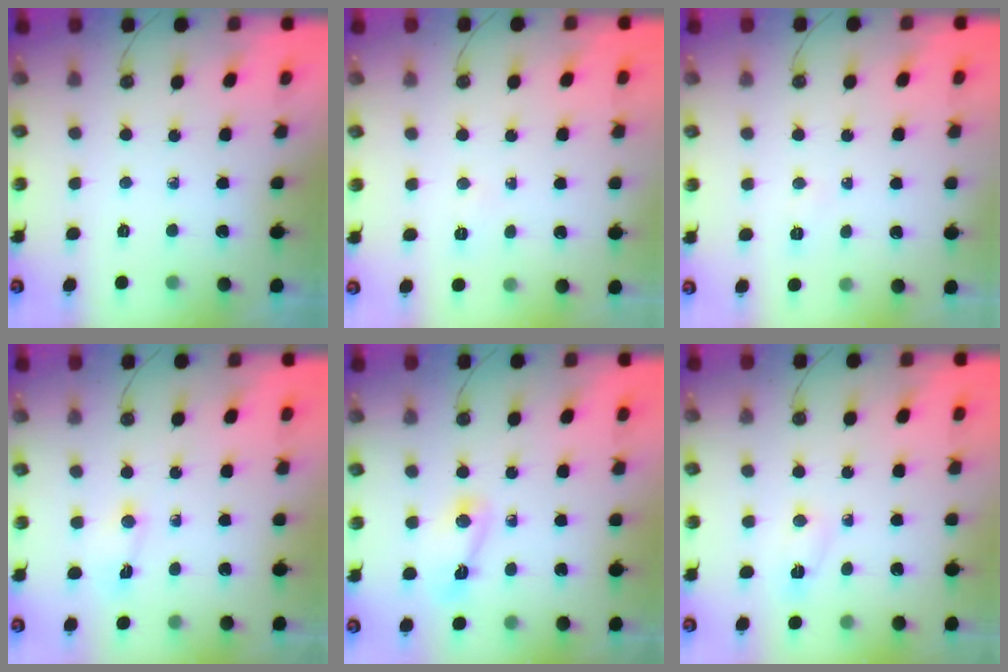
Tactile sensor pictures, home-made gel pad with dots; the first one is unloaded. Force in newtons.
{"total": 2.8, "press": 2.6, "slide": 0.9}
{"total": 4.1, "press": 4.0, "slide": 0.4}
{"total": 2.7, "press": 2.7, "slide": 0.4}
{"total": 3.9, "press": 3.8, "slide": 0.6}
{"total": 2.3, "press": 2.2, "slide": 0.6}